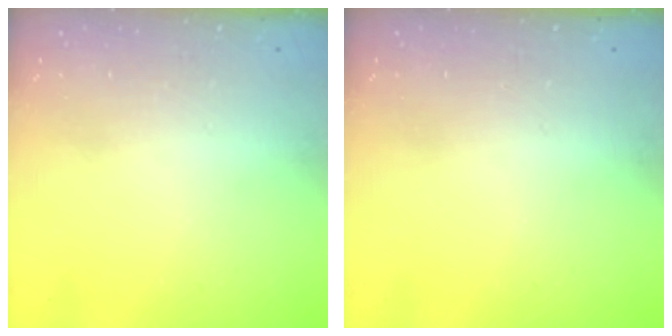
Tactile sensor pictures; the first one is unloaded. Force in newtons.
{"total": 0.0}